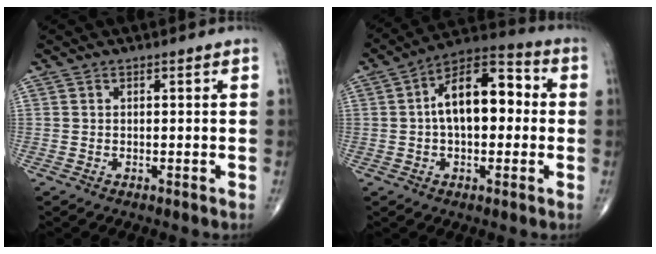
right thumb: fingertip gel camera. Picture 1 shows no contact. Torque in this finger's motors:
{"motor_torque": [-0.41, 0.94, 0.34, -0.10, 0.18]}